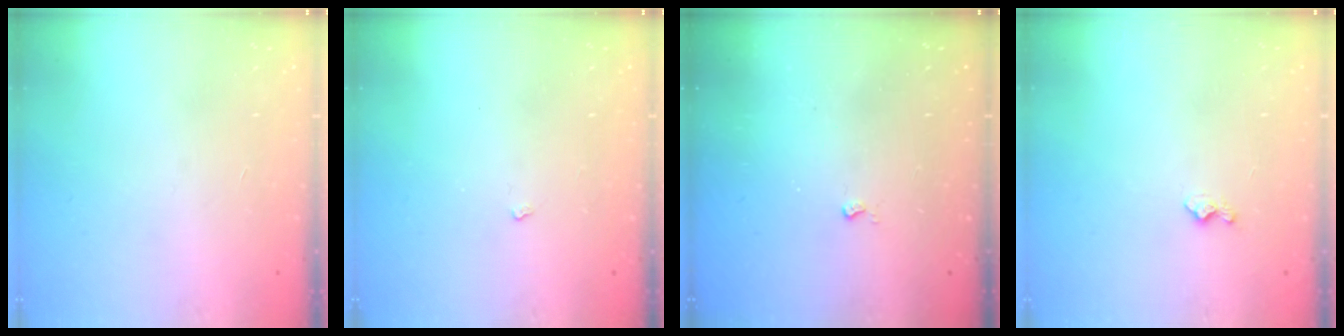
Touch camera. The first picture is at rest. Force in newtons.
{"total": 2.4, "press": 2.3, "slide": 0.4}
{"total": 2.6, "press": 2.6, "slide": 0.4}
{"total": 3.7, "press": 3.7, "slide": 0.4}